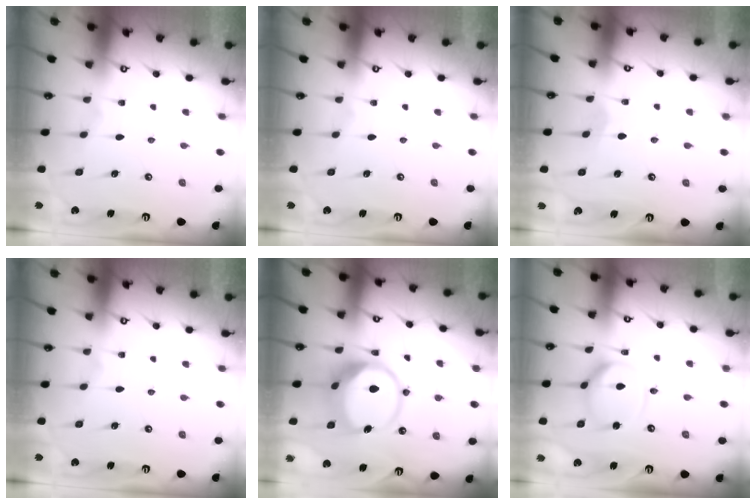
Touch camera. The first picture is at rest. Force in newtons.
{"total": 0.0}
{"total": 1.7, "press": 1.7, "slide": 0.1}
{"total": 0.0}
{"total": 12.2, "press": 12.1, "slide": 1.5}
{"total": 9.5, "press": 9.5, "slide": 0.9}